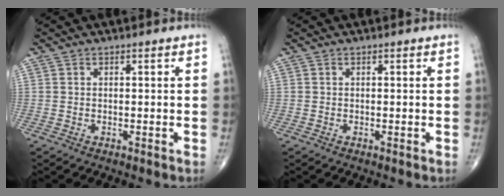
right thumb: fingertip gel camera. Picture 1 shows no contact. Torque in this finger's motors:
{"motor_torque": [-0.47, 0.25, -0.03, 0.28, 0.06]}